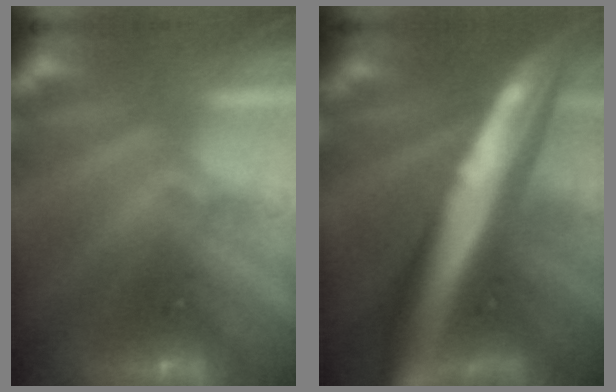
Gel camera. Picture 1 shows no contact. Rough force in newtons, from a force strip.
{"total": 6.3}